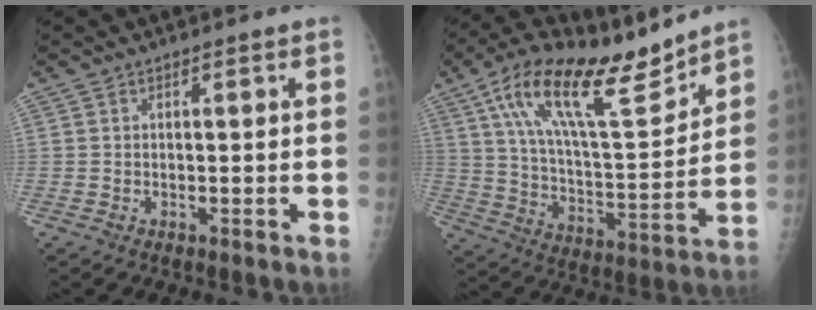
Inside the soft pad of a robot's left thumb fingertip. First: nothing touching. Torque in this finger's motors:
{"motor_torque": [0.51, 0.42, 1.59, -1.18, 0.52]}